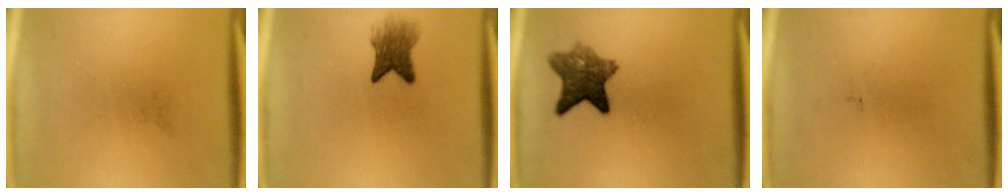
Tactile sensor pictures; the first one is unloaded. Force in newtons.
{"total": 4.8}
{"total": 7.5}
{"total": 0.0}